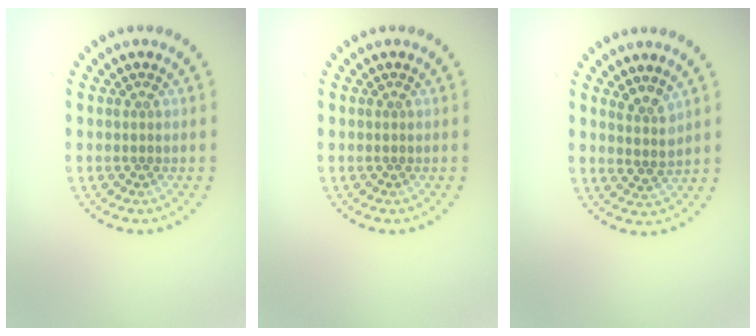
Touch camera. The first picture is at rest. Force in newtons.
{"total": 0.0}
{"total": 2.0, "press": 1.5, "slide": 1.2}